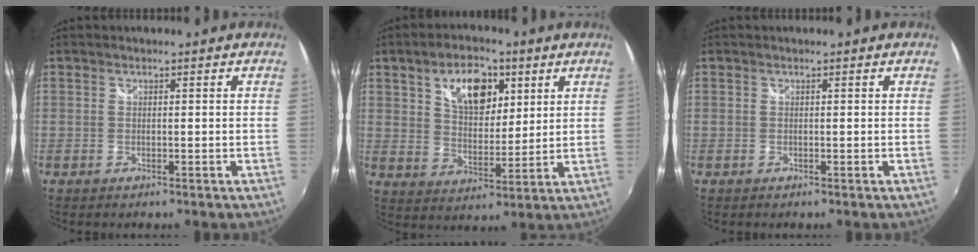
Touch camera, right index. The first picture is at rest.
{"total": 11.5, "force": [5.2, 6.5, 7.9], "torque": [-0.126, 0.017, 0.090]}
{"total": 0.0}